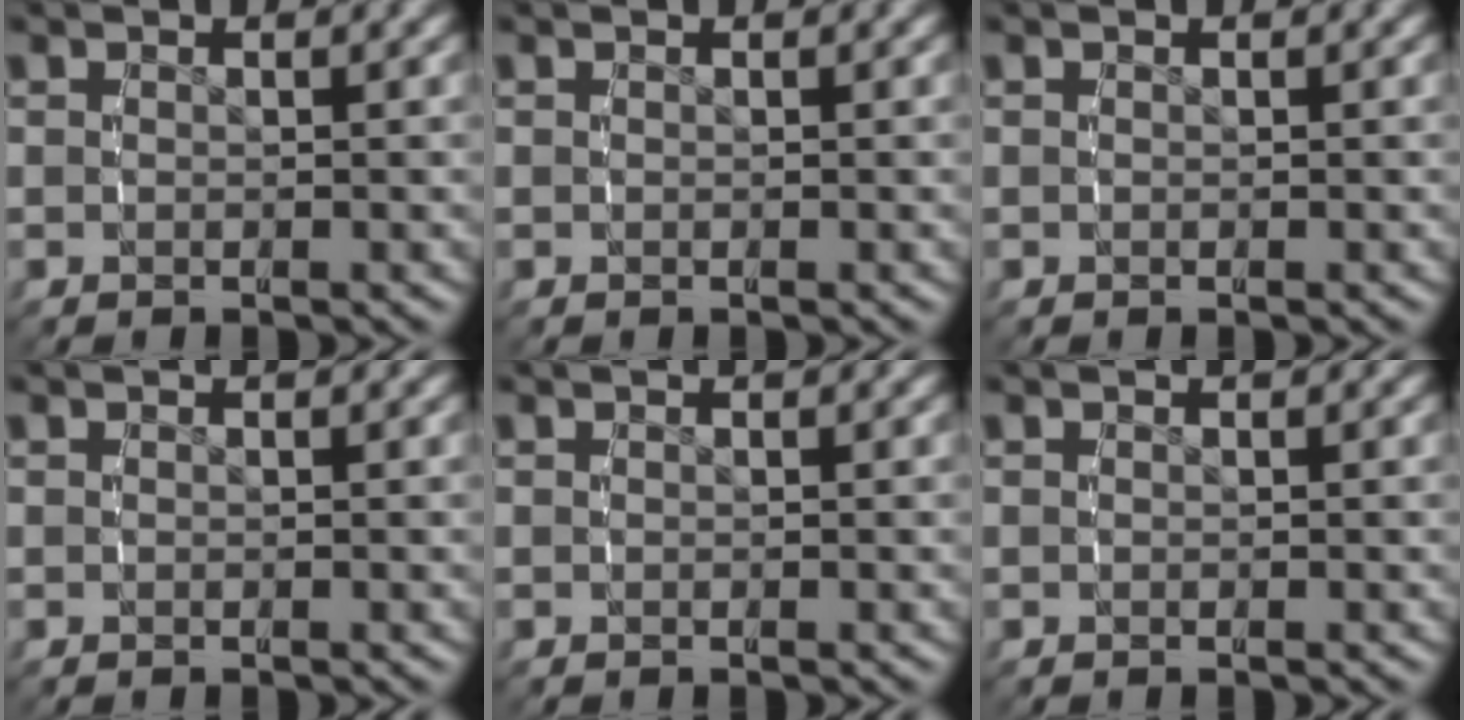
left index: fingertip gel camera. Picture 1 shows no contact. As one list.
[{"total": 0.0}, {"total": 0.0}, {"total": 0.0}, {"total": 0.0}, {"total": 0.0}]